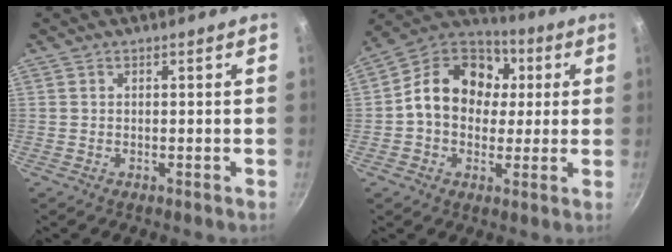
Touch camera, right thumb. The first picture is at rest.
{"total": 16.5, "force": [2.1, 13.1, 9.8], "torque": [-0.133, 0.027, 0.015]}